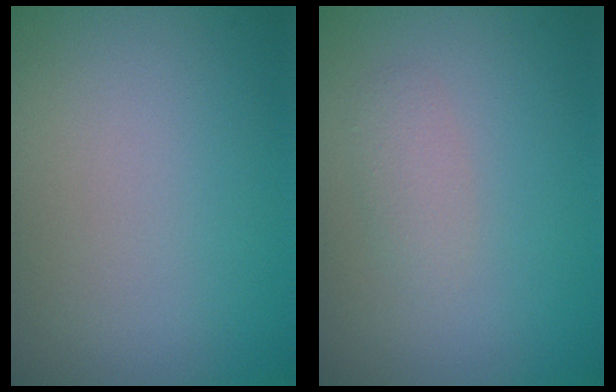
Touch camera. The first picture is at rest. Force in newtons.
{"total": 1.4, "press": 1.4, "slide": 0.1}